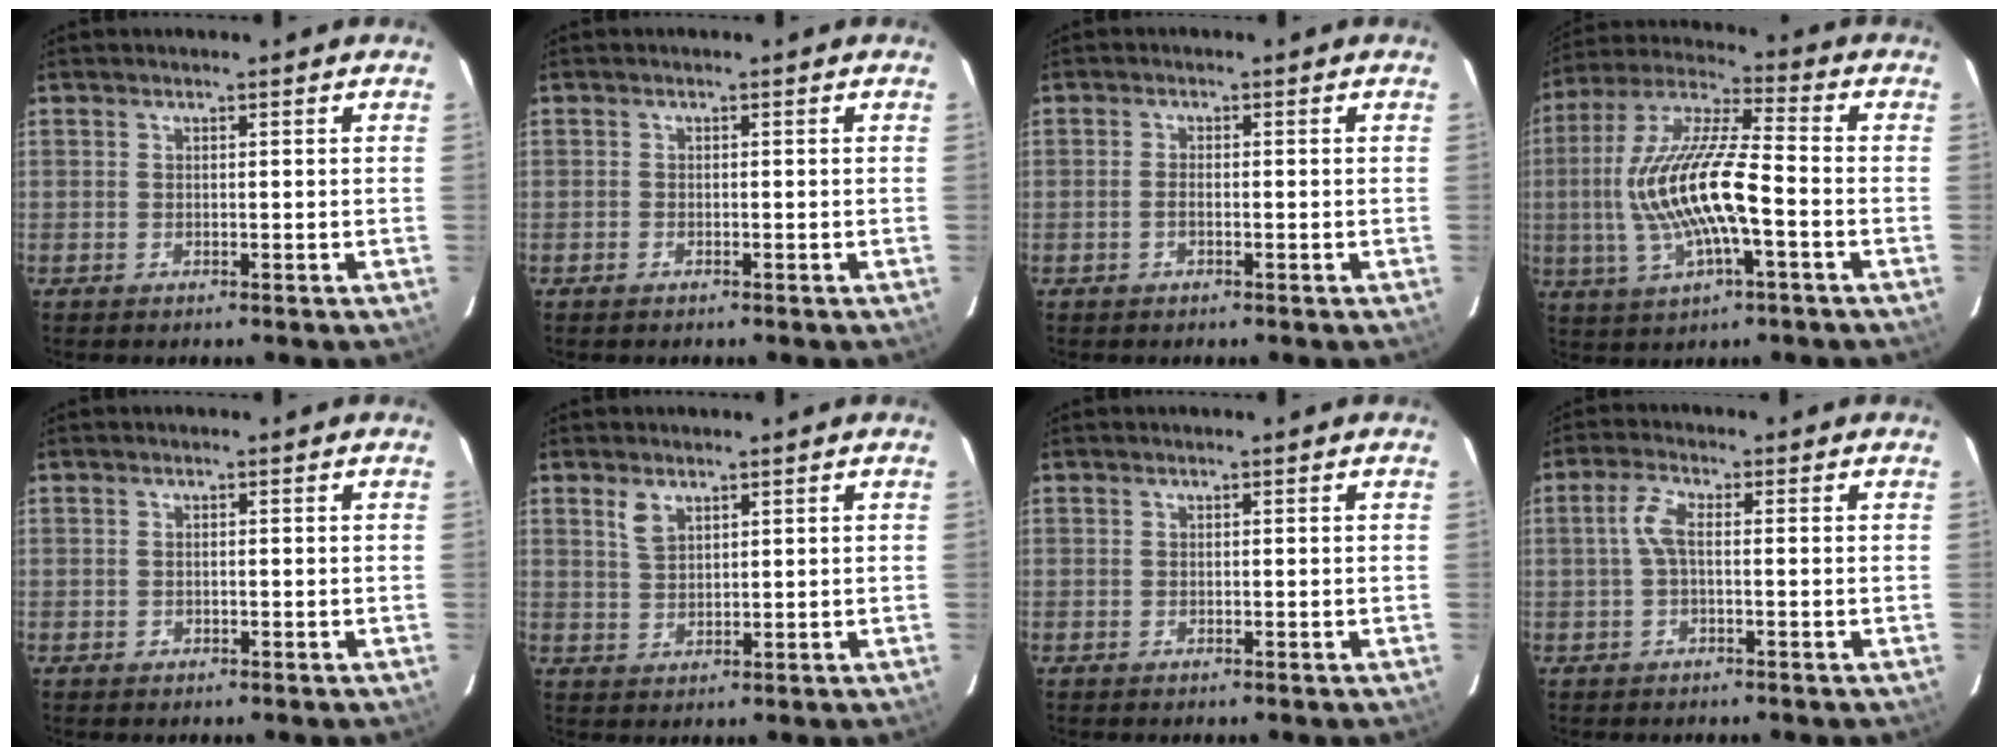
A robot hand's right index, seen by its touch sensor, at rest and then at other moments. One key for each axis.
{"total": 0.7, "fx": -0.6, "fy": 0.4, "fz": 0.1, "tx": -0.004, "ty": 0.000, "tz": -0.013}
{"total": 1.2, "fx": -0.5, "fy": 0.5, "fz": 1.0, "tx": -0.022, "ty": 0.002, "tz": -0.010}
{"total": 16.8, "fx": -2.8, "fy": 4.2, "fz": 16.0, "tx": -0.320, "ty": 0.002, "tz": -0.055}
{"total": 0.6, "fx": -0.3, "fy": 0.5, "fz": 0.0, "tx": 0.002, "ty": 0.001, "tz": -0.004}
{"total": 3.2, "fx": 2.0, "fy": 1.7, "fz": 1.9, "tx": -0.037, "ty": 0.002, "tz": 0.041}
{"total": 0.0}
{"total": 3.4, "fx": -0.3, "fy": 0.9, "fz": 3.3, "tx": -0.072, "ty": 0.009, "tz": -0.006}